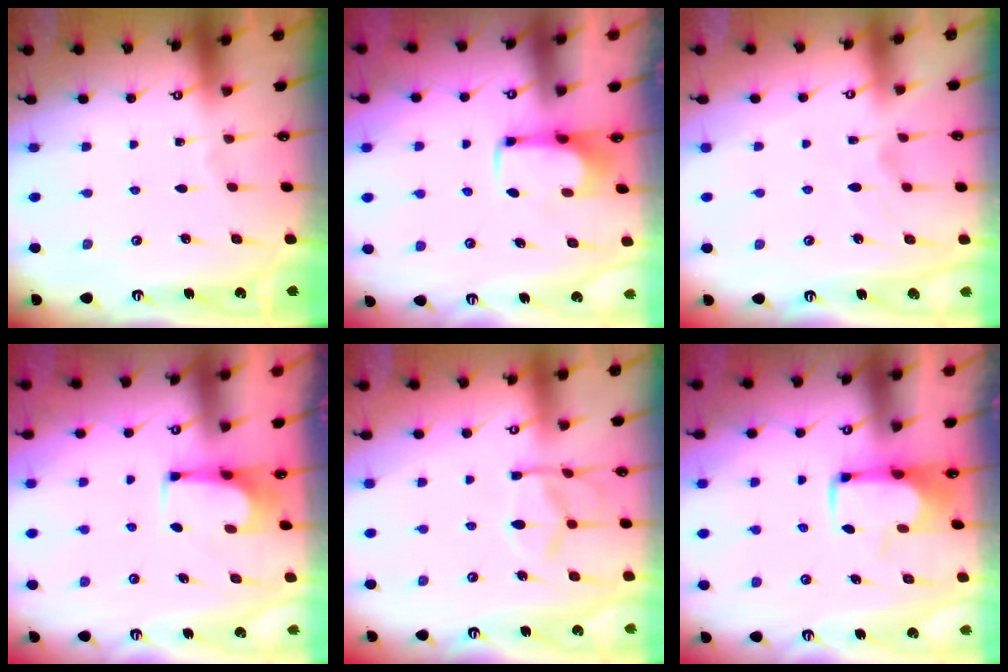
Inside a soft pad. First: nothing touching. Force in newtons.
{"total": 2.2, "press": 2.1, "slide": 0.4}
{"total": 1.6, "press": 1.1, "slide": 1.2}
{"total": 2.2, "press": 2.2, "slide": 0.3}
{"total": 12.2, "press": 12.1, "slide": 1.3}
{"total": 1.7, "press": 1.6, "slide": 0.5}